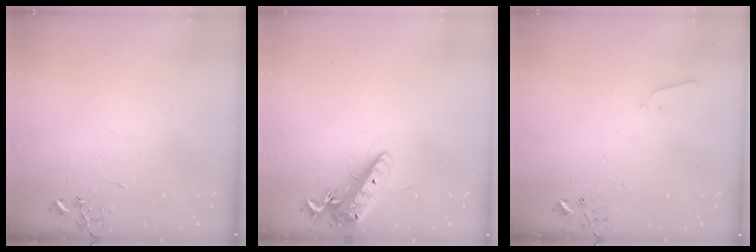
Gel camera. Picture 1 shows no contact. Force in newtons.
{"total": 14.0, "press": 13.8, "slide": 2.7}
{"total": 2.1, "press": 2.0, "slide": 0.4}